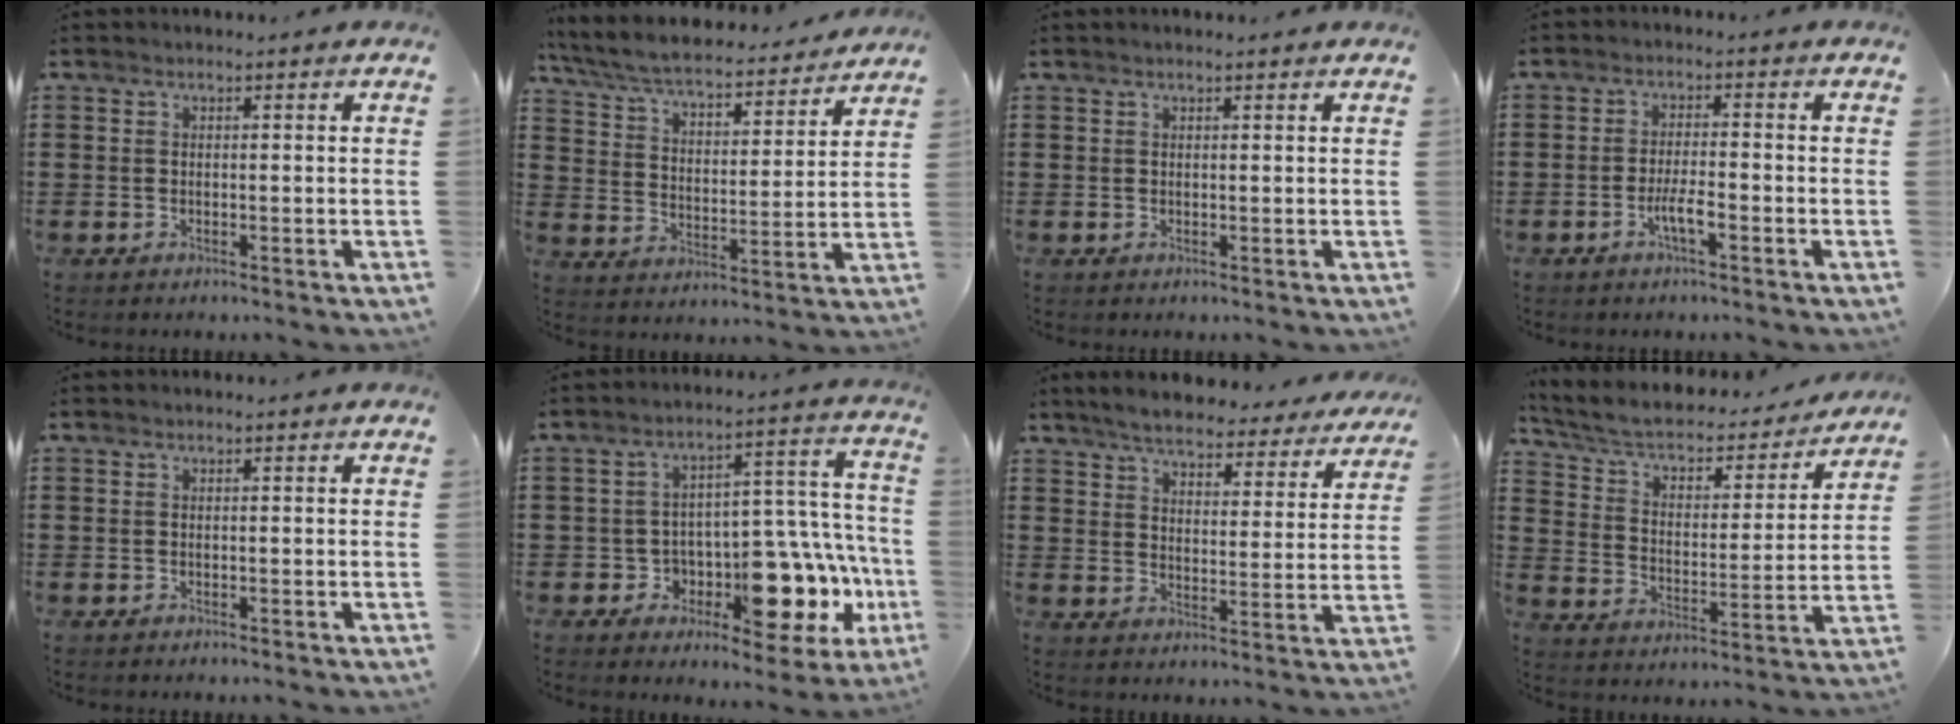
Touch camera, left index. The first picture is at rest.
{"total": 6.1, "force": [5.7, 0.6, 2.3], "torque": [-0.069, -0.038, 0.093]}
{"total": 0.6, "force": [0.5, 0.0, 0.4], "torque": [-0.008, 0.000, 0.009]}
{"total": 3.7, "force": [-1.7, 0.6, 3.2], "torque": [-0.061, 0.001, -0.031]}
{"total": 0.0}
{"total": 10.5, "force": [-4.0, 6.5, 7.3], "torque": [-0.102, -0.011, -0.061]}
{"total": 5.7, "force": [5.5, 0.6, 1.5], "torque": [-0.055, -0.032, 0.095]}
{"total": 4.6, "force": [3.4, 2.0, 2.2], "torque": [-0.062, -0.025, 0.051]}